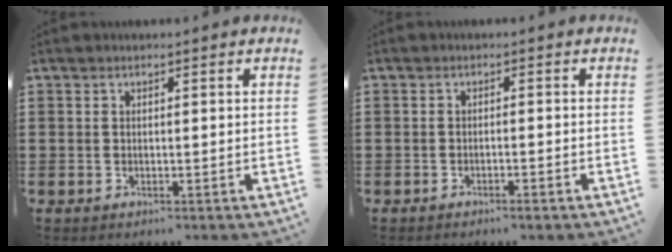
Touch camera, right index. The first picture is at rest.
{"total": 1.1, "force": [-0.9, -0.1, 0.5], "torque": [-0.012, -0.004, -0.017]}